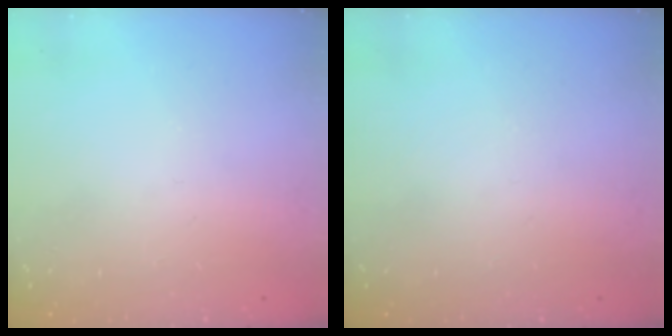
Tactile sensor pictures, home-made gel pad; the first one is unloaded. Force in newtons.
{"total": 0.0}